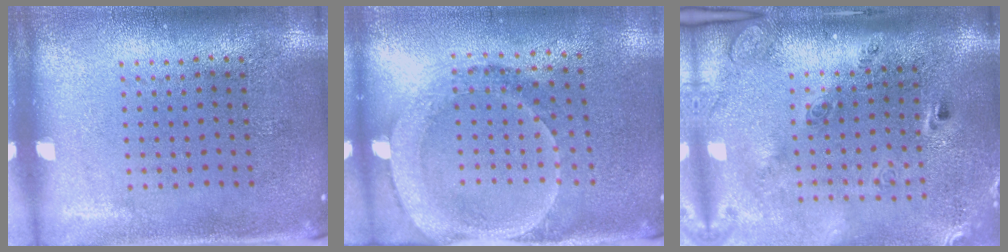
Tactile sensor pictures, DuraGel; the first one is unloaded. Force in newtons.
{"total": 1.8, "press": 1.7, "slide": 0.7}
{"total": 2.9, "press": 2.0, "slide": 2.1}